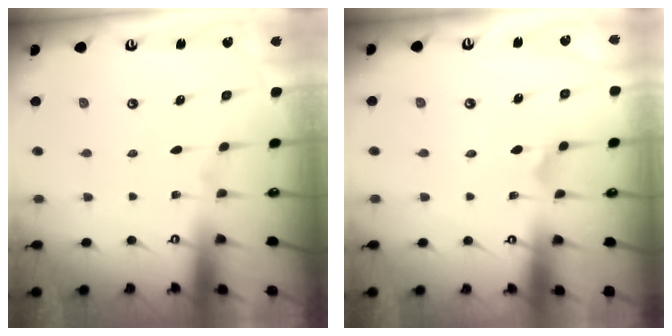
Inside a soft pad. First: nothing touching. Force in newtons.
{"total": 2.3, "press": 2.3, "slide": 0.2}